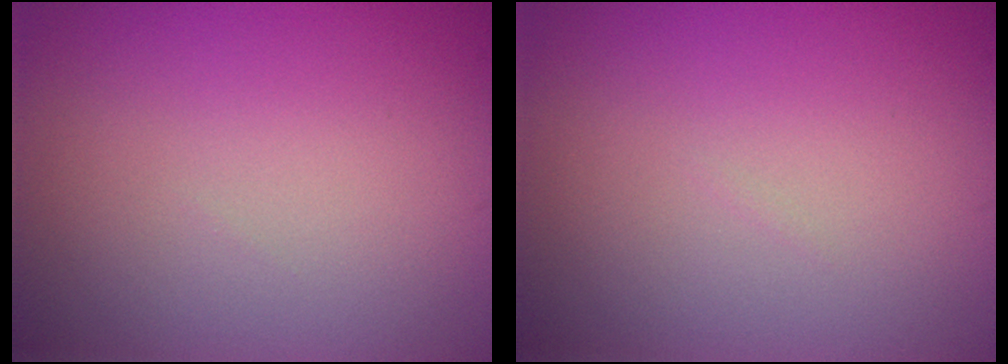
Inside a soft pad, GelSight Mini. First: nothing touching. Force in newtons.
{"total": 0.0}